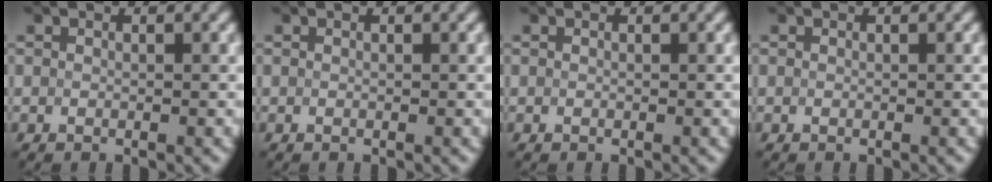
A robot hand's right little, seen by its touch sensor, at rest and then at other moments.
{"total": 0.0}
{"total": 0.0}
{"total": 0.0}